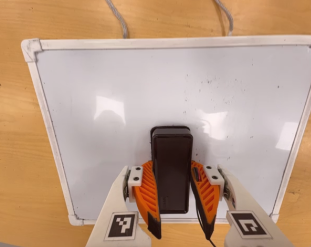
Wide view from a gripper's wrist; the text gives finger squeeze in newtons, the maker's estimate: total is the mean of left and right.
{"total": 15.0, "left": 15.9, "right": 14.1}